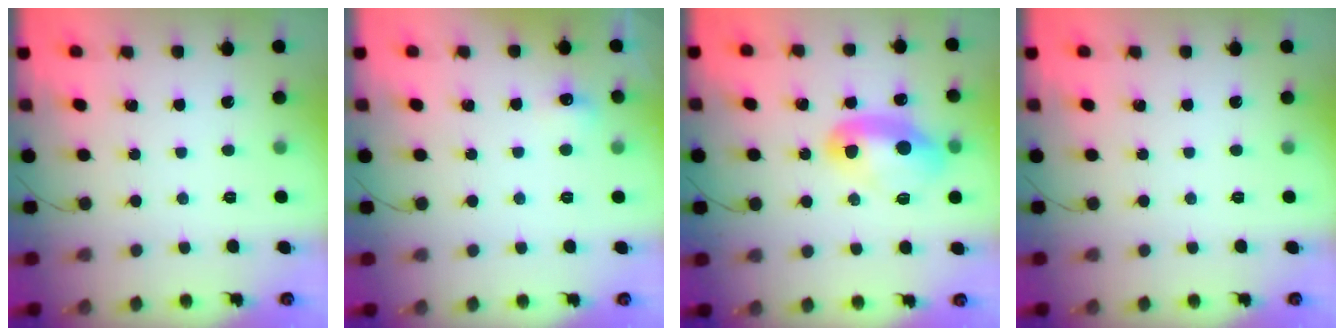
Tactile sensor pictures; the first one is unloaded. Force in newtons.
{"total": 5.4, "press": 5.2, "slide": 1.3}
{"total": 16.4, "press": 12.3, "slide": 10.8}
{"total": 0.0}